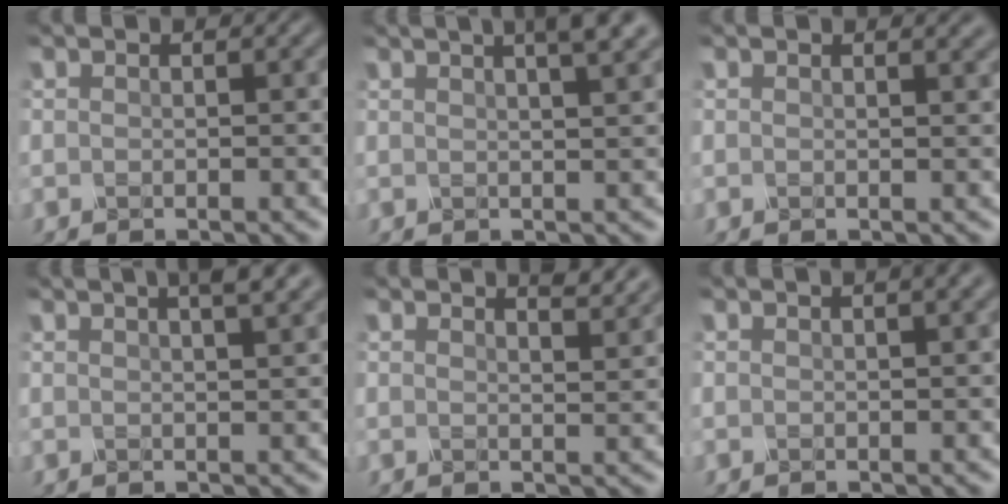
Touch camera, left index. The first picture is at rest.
{"total": 6.1, "force": [3.6, 2.0, 4.4], "torque": [-0.030, 0.034, 0.015]}
{"total": 1.8, "force": [1.4, 0.6, 1.0], "torque": [-0.004, 0.002, 0.017]}
{"total": 4.6, "force": [2.8, 1.4, 3.4], "torque": [-0.024, 0.023, 0.009]}
{"total": 3.1, "force": [2.6, 0.7, 1.5], "torque": [-0.011, 0.007, 0.022]}
{"total": 2.7, "force": [1.5, 0.9, 2.0], "torque": [-0.010, 0.007, 0.004]}